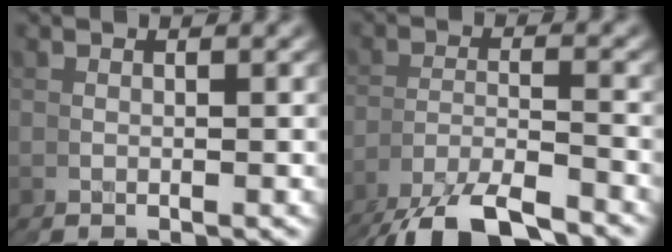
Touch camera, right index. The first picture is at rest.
{"total": 4.7, "force": [-3.4, 1.6, 2.9], "torque": [-0.051, -0.006, -0.054]}